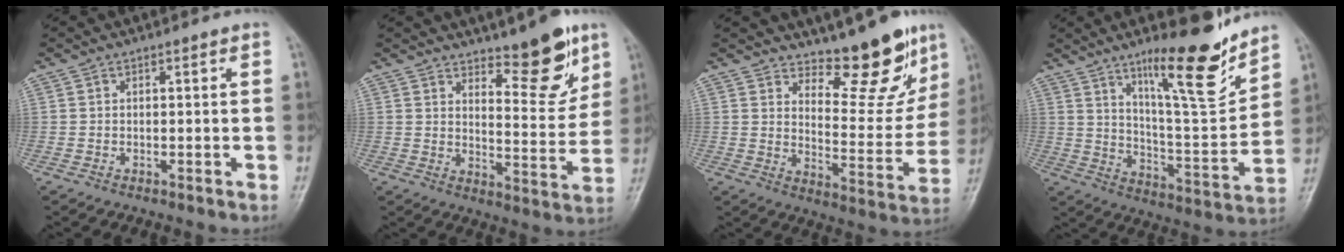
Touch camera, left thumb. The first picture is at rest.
{"total": 10.9, "force": [7.4, 3.7, 7.1], "torque": [-0.069, -0.060, 0.118]}
{"total": 13.5, "force": [10.6, 4.7, 6.9], "torque": [-0.049, -0.089, 0.159]}
{"total": 17.2, "force": [11.9, 3.5, 12.0], "torque": [-0.156, -0.086, 0.199]}